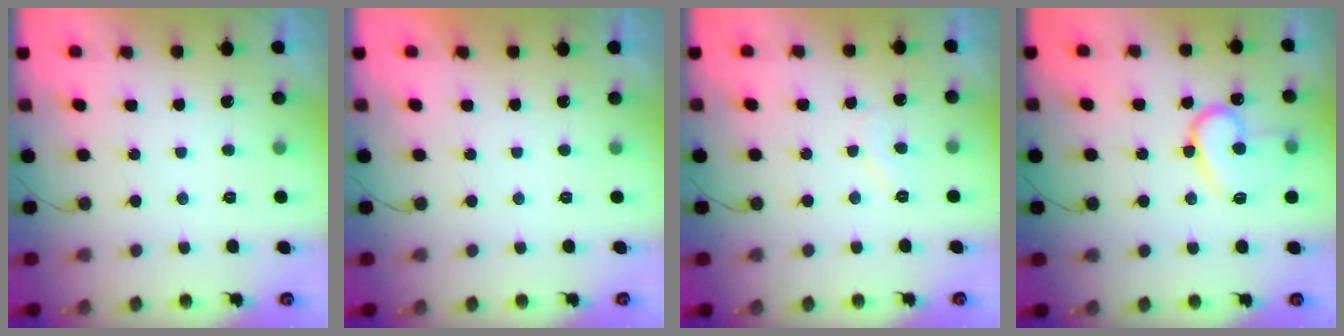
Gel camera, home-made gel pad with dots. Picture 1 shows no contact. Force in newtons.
{"total": 1.7, "press": 1.7, "slide": 0.1}
{"total": 5.6, "press": 5.6, "slide": 0.5}
{"total": 14.5, "press": 14.4, "slide": 1.6}